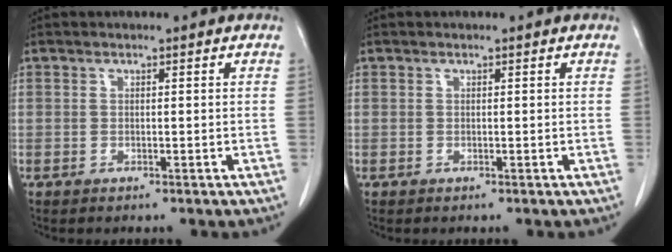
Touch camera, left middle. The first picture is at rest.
{"total": 0.0}